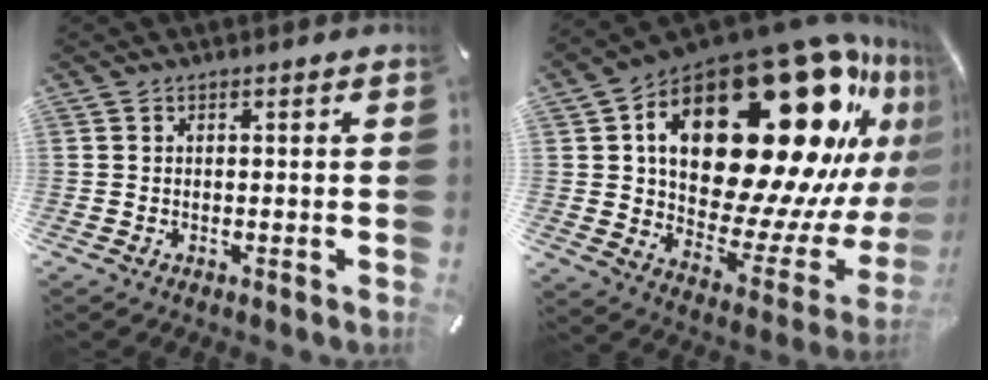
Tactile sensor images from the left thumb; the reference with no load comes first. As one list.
[{"total": 38.8, "force": [16.3, 18.5, 29.9], "torque": [-0.413, -0.155, 0.307]}]